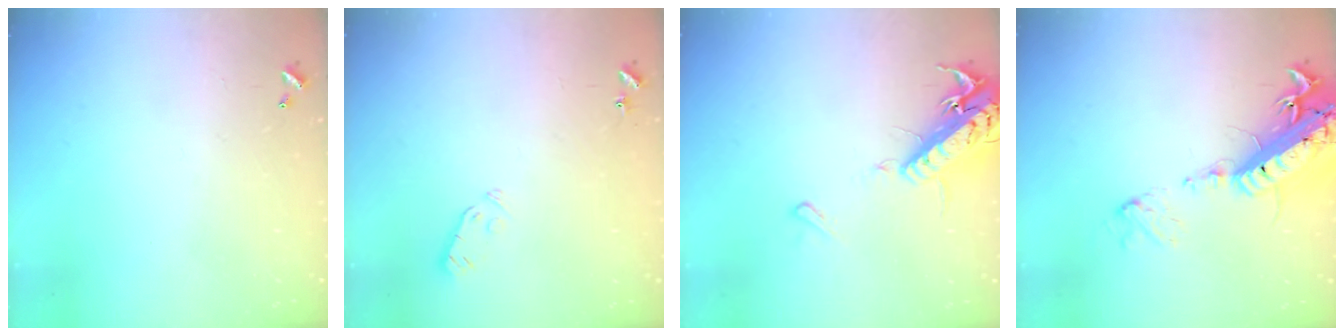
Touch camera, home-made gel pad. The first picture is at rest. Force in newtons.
{"total": 3.0, "press": 2.9, "slide": 0.7}
{"total": 16.1, "press": 15.8, "slide": 3.4}
{"total": 23.7, "press": 23.2, "slide": 5.2}